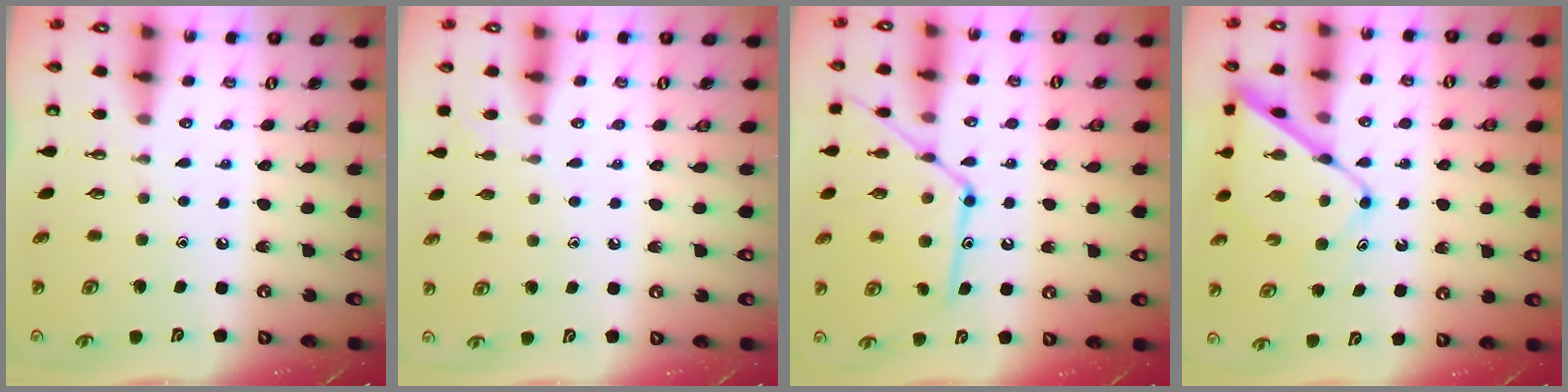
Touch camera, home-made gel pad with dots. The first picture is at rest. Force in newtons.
{"total": 4.3, "press": 4.3, "slide": 0.5}
{"total": 15.6, "press": 15.5, "slide": 1.2}
{"total": 11.0, "press": 10.9, "slide": 0.9}